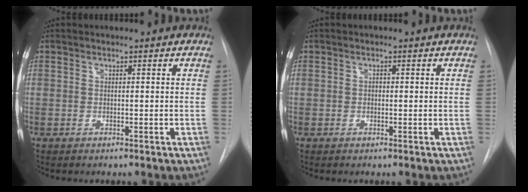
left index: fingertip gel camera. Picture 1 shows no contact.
{"total": 0.6, "force": [0.0, 0.4, 0.4], "torque": [-0.005, 0.002, -0.001]}